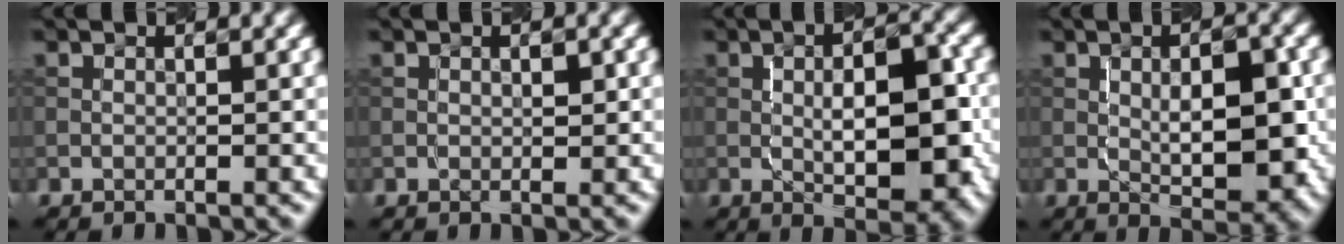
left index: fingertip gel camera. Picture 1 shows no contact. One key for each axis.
{"total": 1.0, "fx": 0.2, "fy": 0.4, "fz": 0.9, "tx": -0.012, "ty": 0.000, "tz": 0.004}
{"total": 8.3, "fx": -0.5, "fy": 3.0, "fz": 7.7, "tx": -0.106, "ty": 0.005, "tz": -0.006}
{"total": 6.5, "fx": 0.0, "fy": 2.4, "fz": 6.0, "tx": -0.081, "ty": 0.000, "tz": 0.005}